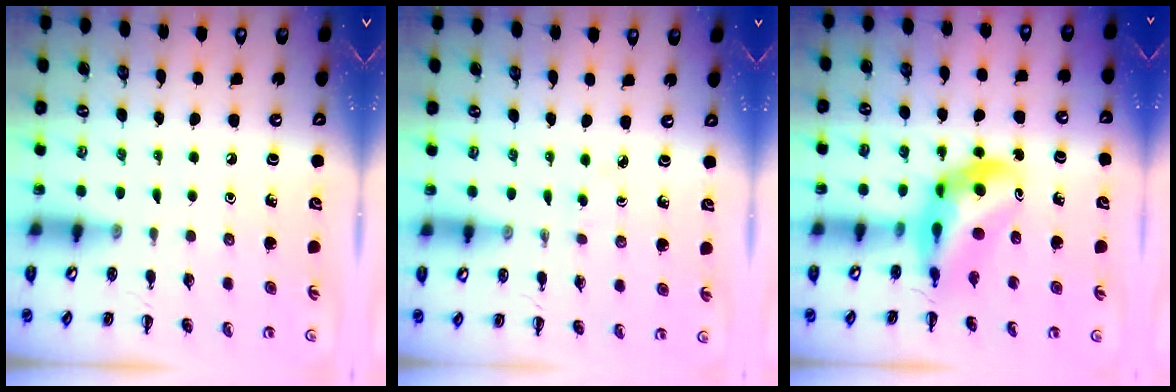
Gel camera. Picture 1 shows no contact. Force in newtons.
{"total": 1.7, "press": 1.5, "slide": 0.8}
{"total": 9.0, "press": 8.6, "slide": 2.7}